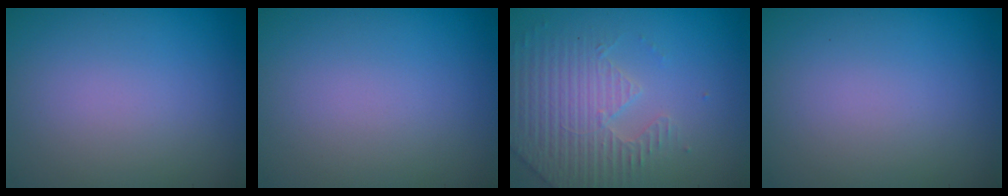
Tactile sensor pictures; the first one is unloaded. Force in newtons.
{"total": 0.0}
{"total": 4.4, "press": 4.3, "slide": 1.0}
{"total": 0.0}